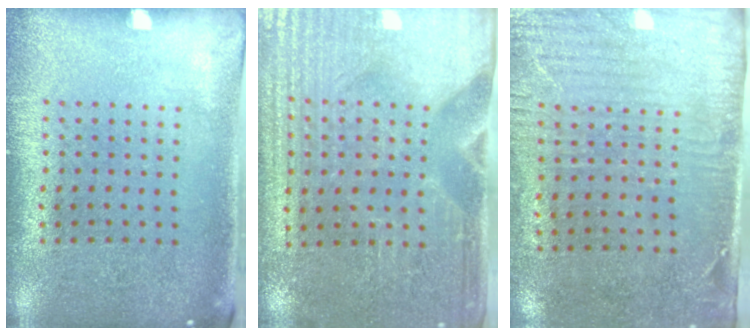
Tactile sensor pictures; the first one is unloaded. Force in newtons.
{"total": 3.5, "press": 3.3, "slide": 1.1}
{"total": 3.0, "press": 2.4, "slide": 1.7}